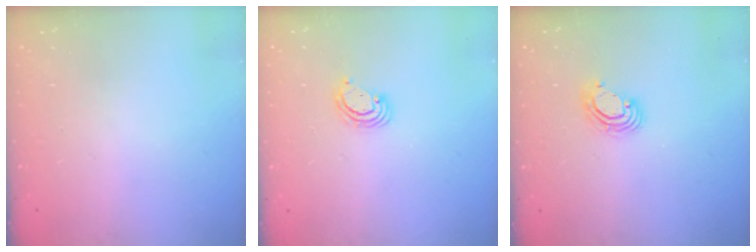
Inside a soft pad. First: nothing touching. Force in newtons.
{"total": 2.8, "press": 2.8, "slide": 0.3}
{"total": 6.1, "press": 6.1, "slide": 0.5}